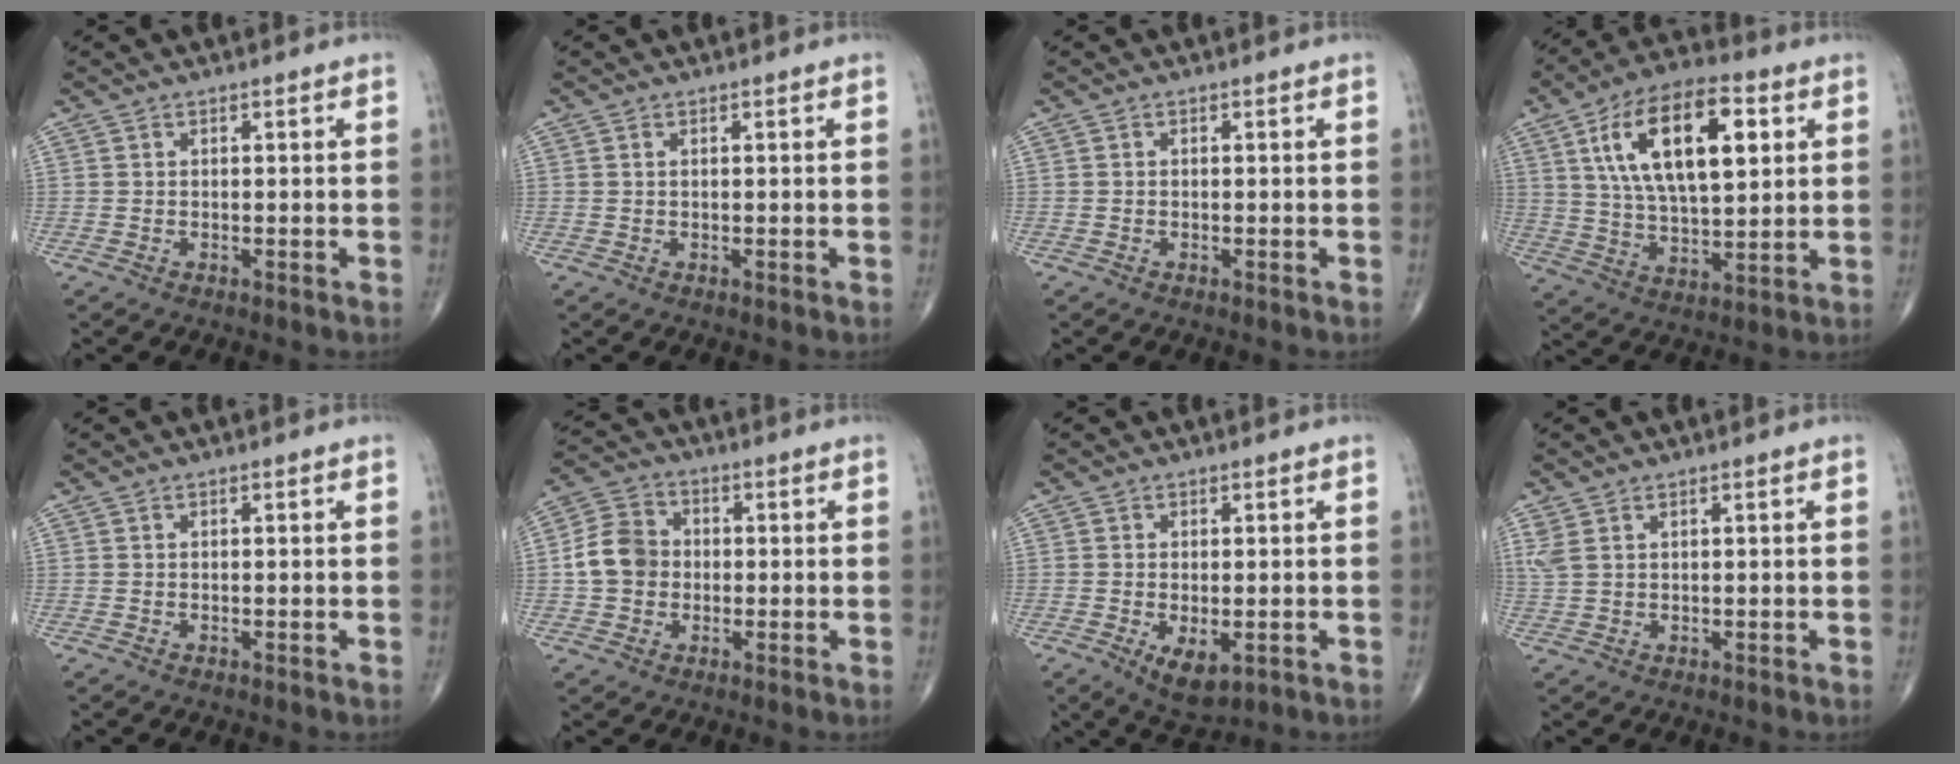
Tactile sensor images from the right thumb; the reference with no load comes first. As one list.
[{"total": 0.0}, {"total": 0.0}, {"total": 19.6, "force": [6.2, 8.9, 16.4], "torque": [-0.265, -0.005, 0.105]}, {"total": 0.0}, {"total": 8.3, "force": [-0.5, 7.1, 4.4], "torque": [-0.067, 0.022, -0.020]}, {"total": 5.7, "force": [-1.7, 2.7, 4.7], "torque": [-0.075, -0.012, -0.018]}, {"total": 2.5, "force": [1.3, 1.1, 1.7], "torque": [-0.052, 0.008, 0.039]}]